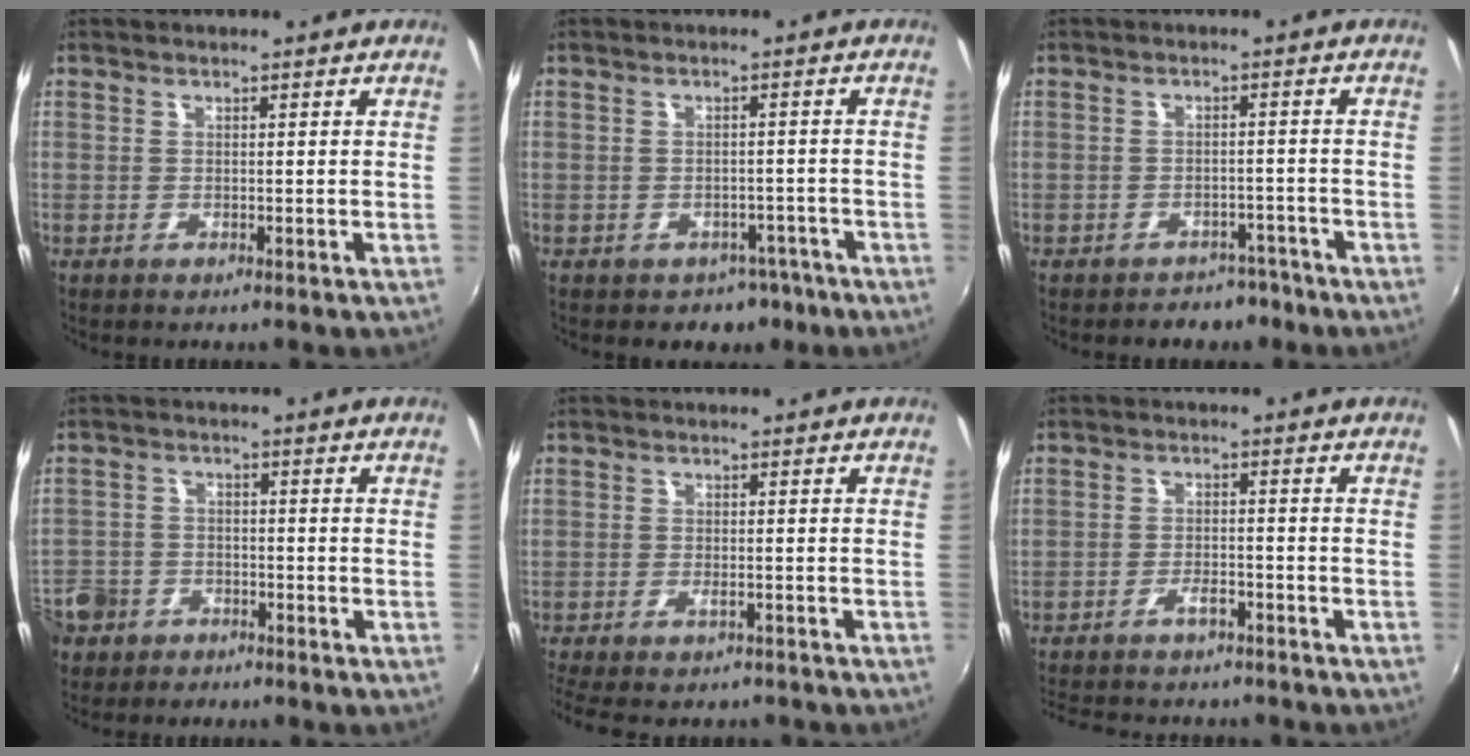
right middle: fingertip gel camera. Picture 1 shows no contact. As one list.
[{"total": 5.0, "force": [-3.3, 3.5, 1.1], "torque": [-0.023, 0.013, -0.029]}, {"total": 5.7, "force": [-4.6, 3.1, 1.0], "torque": [-0.019, 0.012, -0.053]}, {"total": 10.2, "force": [-5.6, 8.0, 2.9], "torque": [-0.099, 0.020, -0.095]}, {"total": 6.5, "force": [-5.4, 1.8, 3.1], "torque": [-0.077, -0.020, -0.084]}, {"total": 9.6, "force": [-8.2, 3.0, 3.9], "torque": [-0.096, -0.003, -0.123]}]